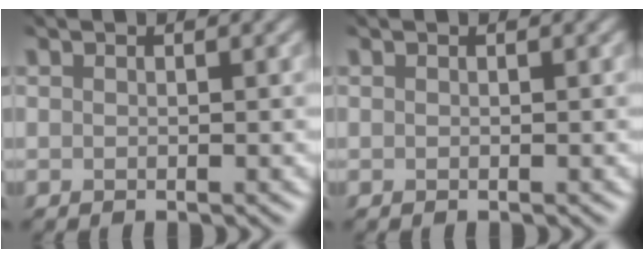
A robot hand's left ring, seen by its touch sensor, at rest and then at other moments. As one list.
[{"total": 0.0}]